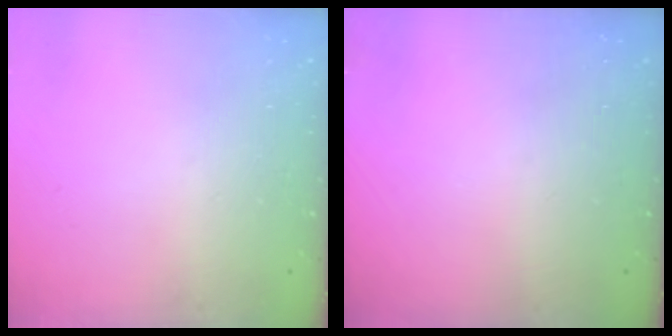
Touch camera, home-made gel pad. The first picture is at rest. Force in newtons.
{"total": 0.0}